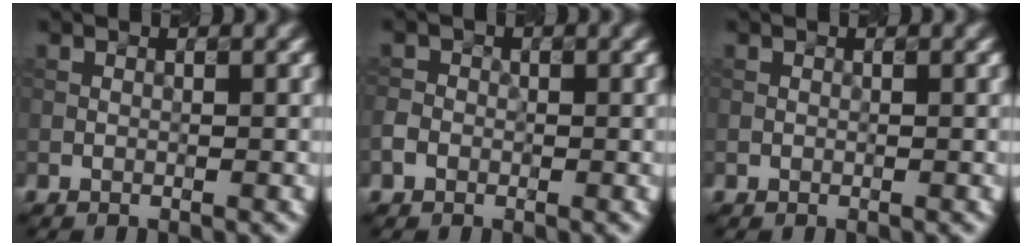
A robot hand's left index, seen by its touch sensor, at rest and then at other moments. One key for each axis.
{"total": 1.3, "fx": -0.6, "fy": 1.1, "fz": 0.4, "tx": -0.004, "ty": 0.001, "tz": -0.016}
{"total": 0.0}